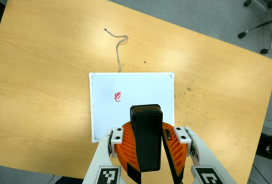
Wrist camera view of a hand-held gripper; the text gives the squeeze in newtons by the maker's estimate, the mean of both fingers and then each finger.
{"total": 10.9, "left": 10.7, "right": 11.1}